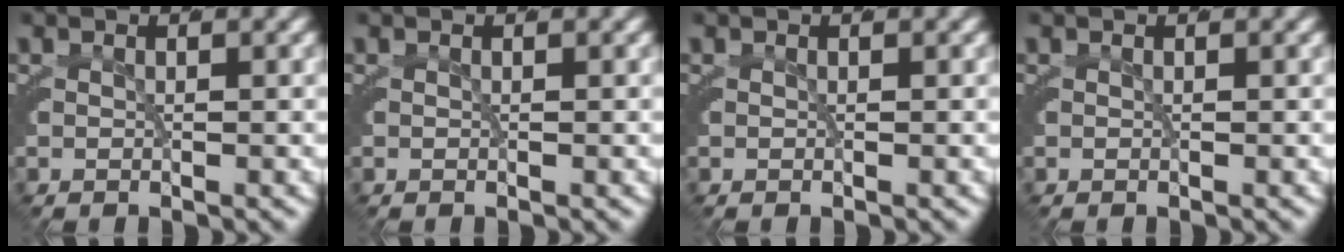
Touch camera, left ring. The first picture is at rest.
{"total": 0.0}
{"total": 0.0}
{"total": 0.0}